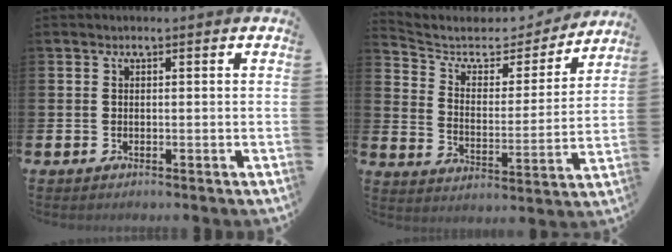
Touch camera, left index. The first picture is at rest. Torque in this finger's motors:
{"motor_torque": [0.74, -1.00, 0.17, 0.01]}